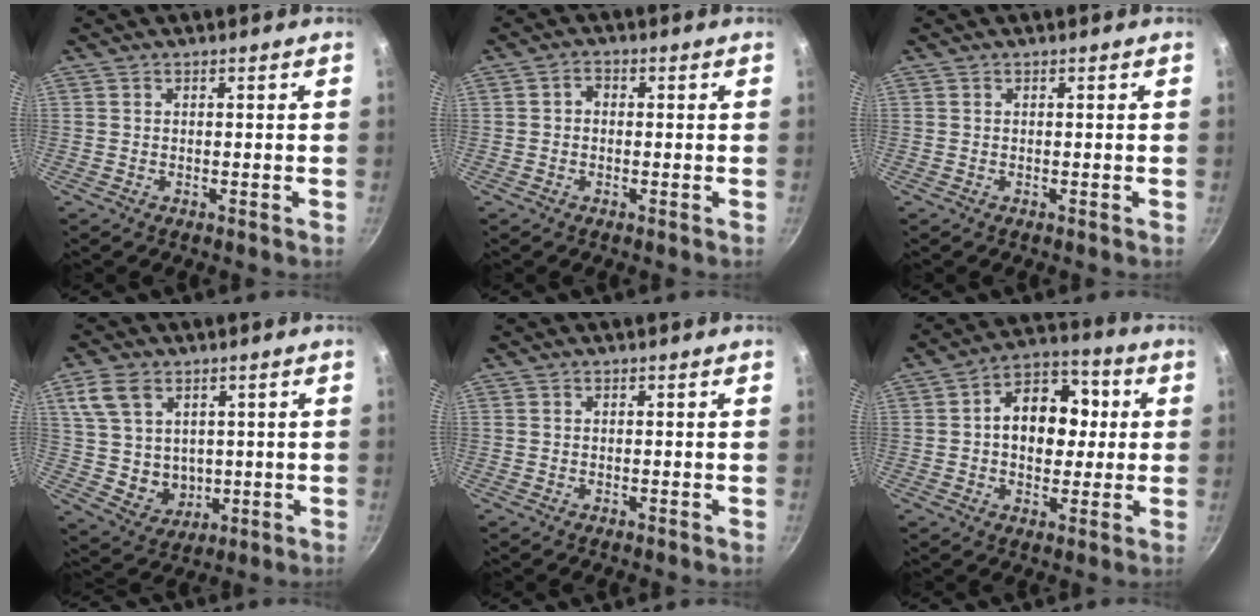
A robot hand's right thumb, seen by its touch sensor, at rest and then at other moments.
{"total": 2.1, "force": [-0.1, 1.7, 1.3], "torque": [-0.017, 0.008, -0.005]}
{"total": 0.0}
{"total": 10.9, "force": [3.6, 8.4, 5.8], "torque": [-0.090, -0.015, 0.086]}
{"total": 0.0}
{"total": 14.1, "force": [1.5, 10.1, 9.7], "torque": [-0.097, 0.022, 0.006]}